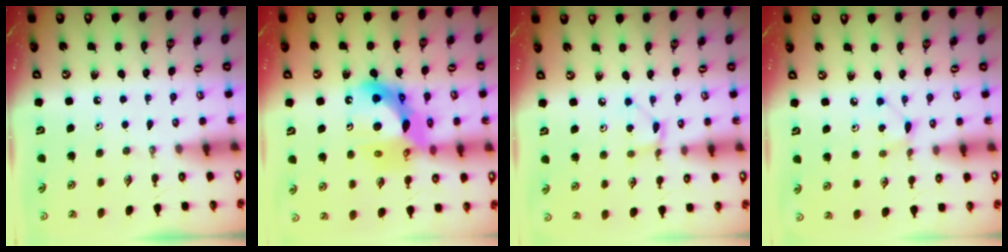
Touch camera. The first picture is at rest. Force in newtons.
{"total": 17.0, "press": 16.9, "slide": 1.8}
{"total": 2.3, "press": 2.3, "slide": 0.4}
{"total": 3.8, "press": 3.8, "slide": 0.5}